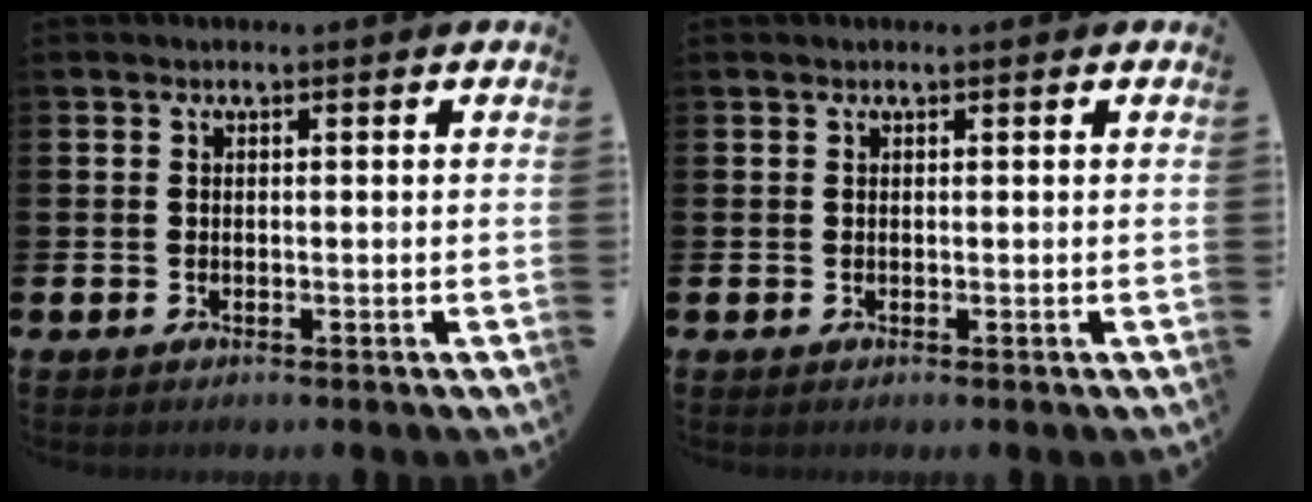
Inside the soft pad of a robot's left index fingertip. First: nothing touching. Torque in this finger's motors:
{"motor_torque": [0.20, -0.07, -0.02, -0.01]}